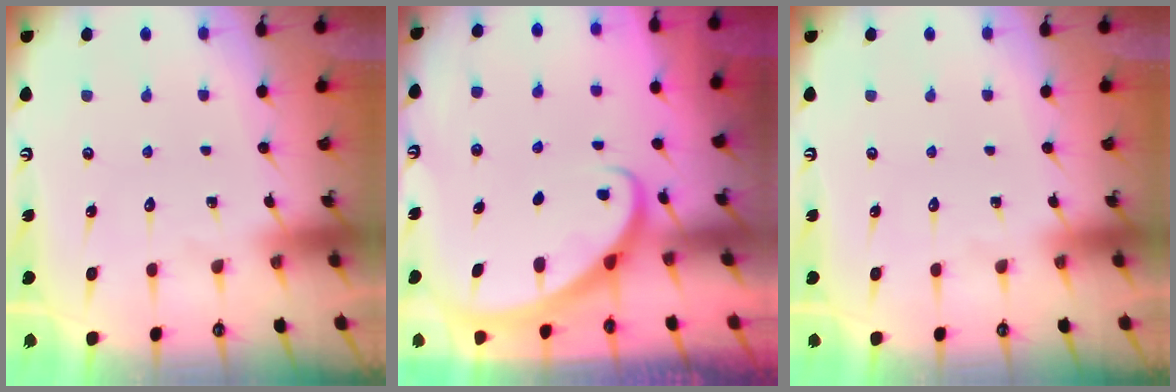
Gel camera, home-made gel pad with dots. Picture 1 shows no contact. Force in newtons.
{"total": 2.8, "press": 2.8, "slide": 0.2}
{"total": 0.0}